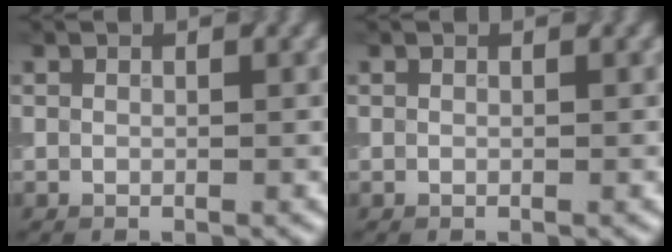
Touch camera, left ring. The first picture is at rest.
{"total": 0.0}